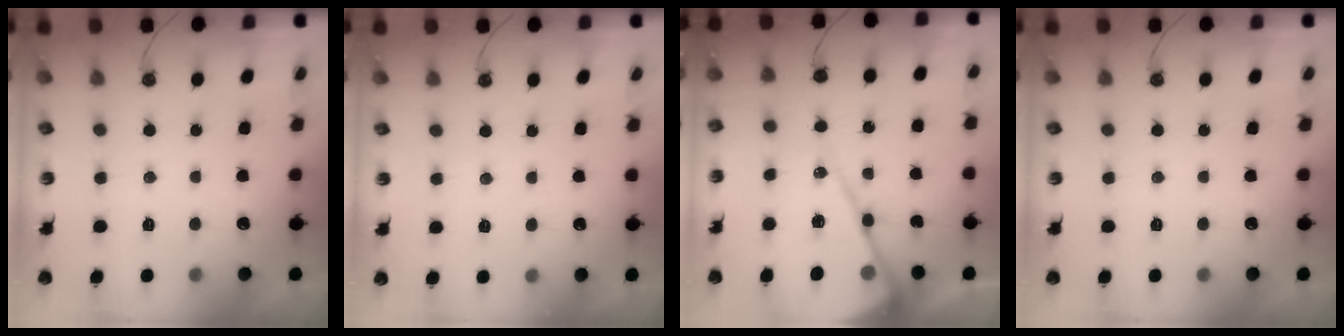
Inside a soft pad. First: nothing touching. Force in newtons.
{"total": 4.1, "press": 4.1, "slide": 0.8}
{"total": 19.4, "press": 19.3, "slide": 2.0}
{"total": 0.0}